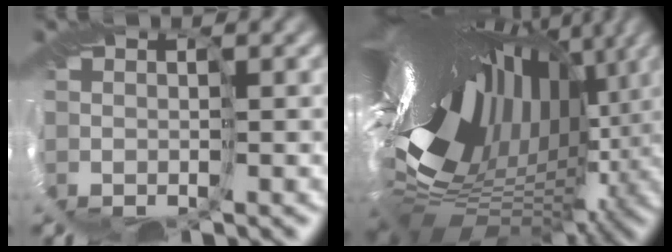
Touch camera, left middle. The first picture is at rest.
{"total": 17.8, "force": [2.7, 10.2, 14.4], "torque": [-0.255, -0.034, 0.047]}